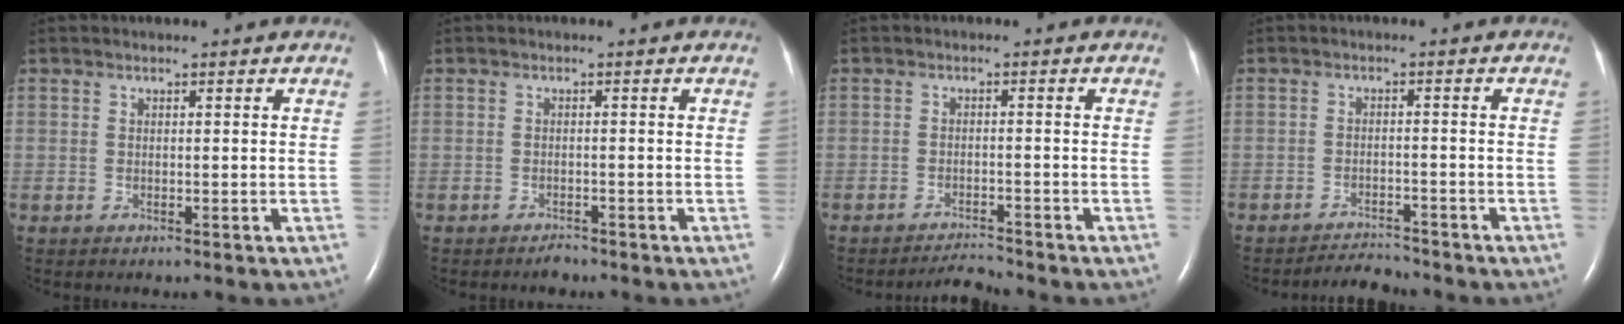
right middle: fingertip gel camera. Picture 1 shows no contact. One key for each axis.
{"total": 1.0, "fx": -0.9, "fy": 0.2, "fz": 0.2, "tx": -0.004, "ty": -0.001, "tz": -0.015}
{"total": 2.6, "fx": -2.5, "fy": -0.7, "fz": -0.2, "tx": -0.001, "ty": -0.017, "tz": -0.040}
{"total": 3.2, "fx": -3.2, "fy": -0.1, "fz": -0.3, "tx": -0.001, "ty": -0.015, "tz": -0.051}